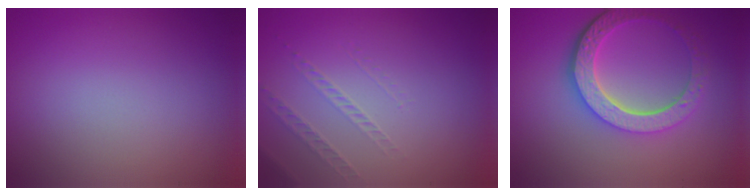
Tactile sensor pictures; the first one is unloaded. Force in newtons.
{"total": 1.1, "press": 0.6, "slide": 0.9}
{"total": 6.0, "press": 4.4, "slide": 4.0}